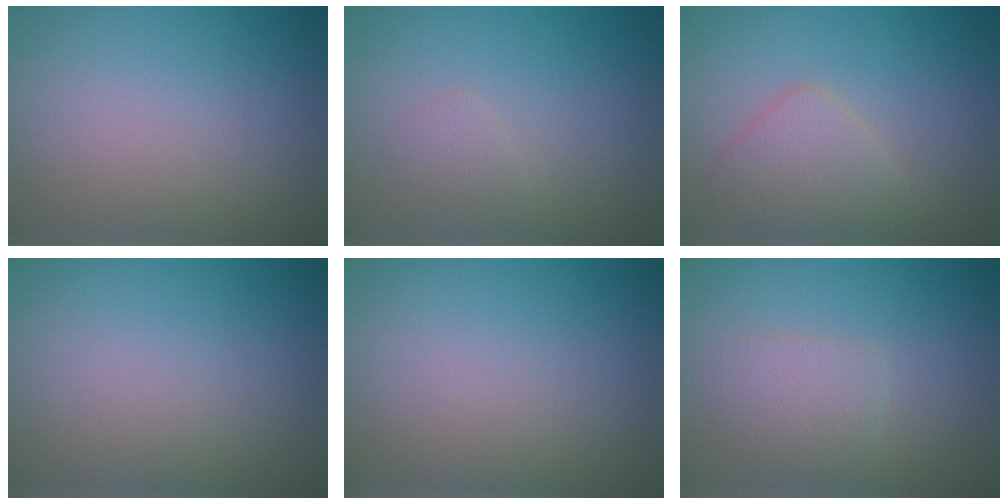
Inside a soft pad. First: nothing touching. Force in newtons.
{"total": 0.9, "press": 0.9, "slide": 0.0}
{"total": 3.0, "press": 3.0, "slide": 0.1}
{"total": 0.0}
{"total": 0.0}
{"total": 2.2, "press": 2.2, "slide": 0.1}